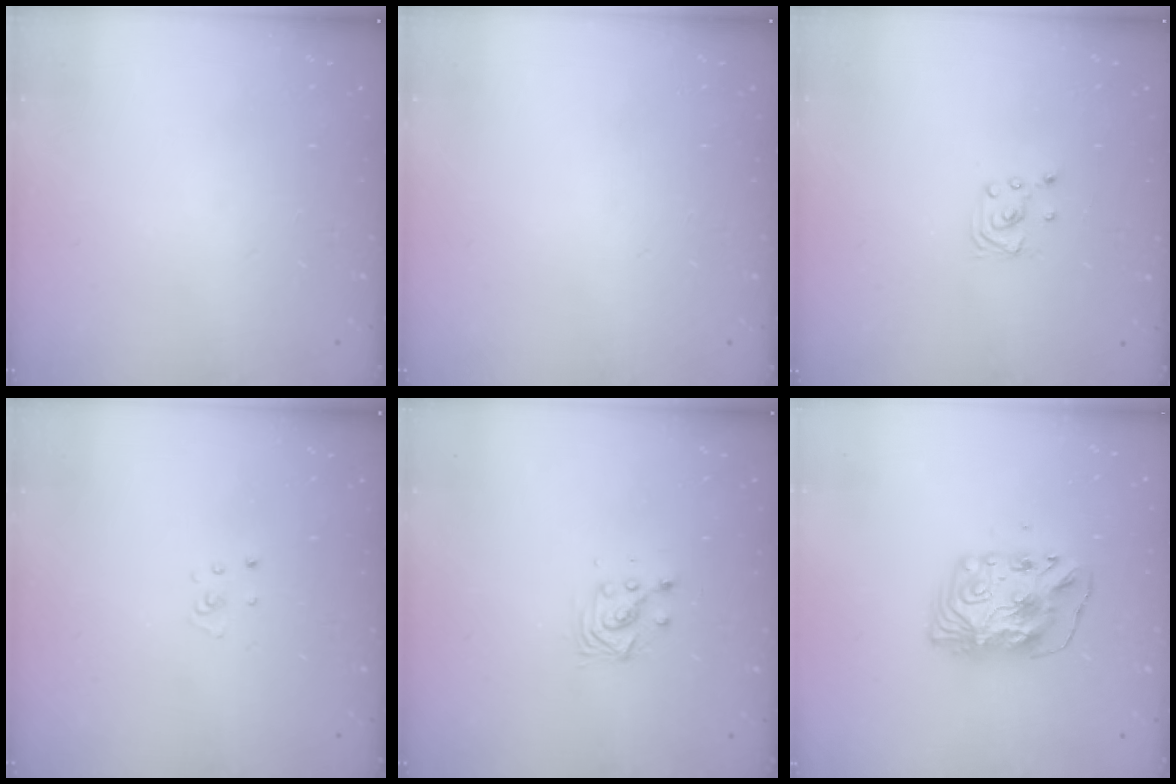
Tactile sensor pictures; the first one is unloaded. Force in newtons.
{"total": 0.0}
{"total": 2.3, "press": 2.3, "slide": 0.2}
{"total": 2.6, "press": 2.6, "slide": 0.3}
{"total": 3.7, "press": 3.7, "slide": 0.3}
{"total": 10.3, "press": 10.3, "slide": 0.8}